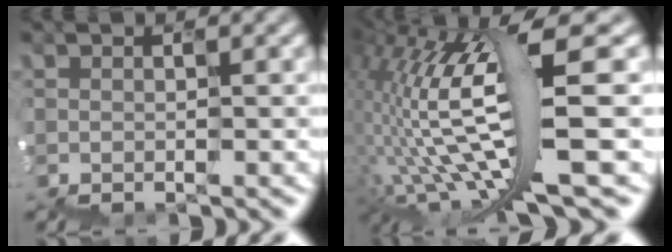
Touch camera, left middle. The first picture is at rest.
{"total": 10.7, "force": [-1.3, 2.3, 10.4], "torque": [-0.234, 0.012, -0.010]}